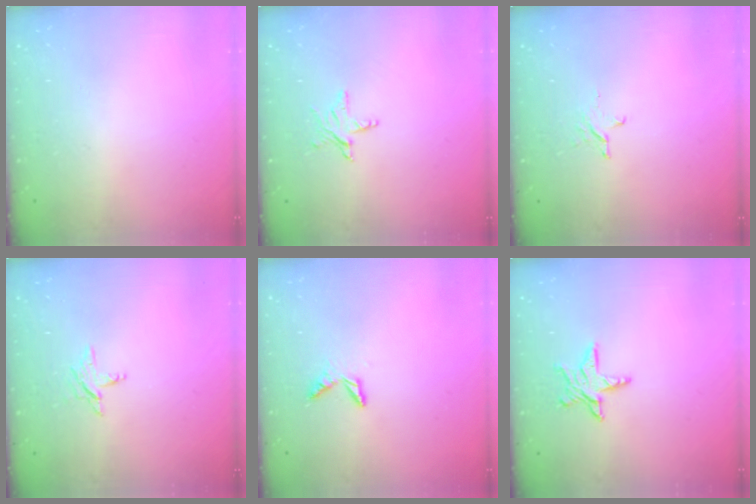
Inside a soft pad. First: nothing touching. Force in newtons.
{"total": 3.6, "press": 3.6, "slide": 0.3}
{"total": 2.6, "press": 2.6, "slide": 0.3}
{"total": 3.0, "press": 3.0, "slide": 0.3}
{"total": 4.7, "press": 4.7, "slide": 0.5}
{"total": 7.5, "press": 7.4, "slide": 0.8}